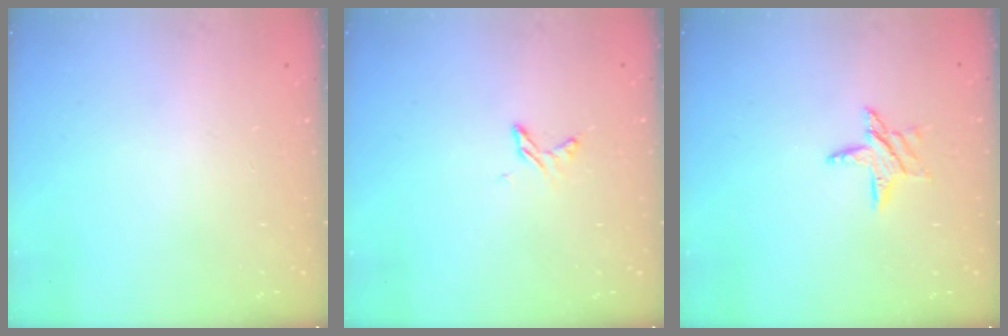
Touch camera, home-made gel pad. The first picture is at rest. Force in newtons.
{"total": 4.2, "press": 4.1, "slide": 0.4}
{"total": 7.4, "press": 7.4, "slide": 0.5}